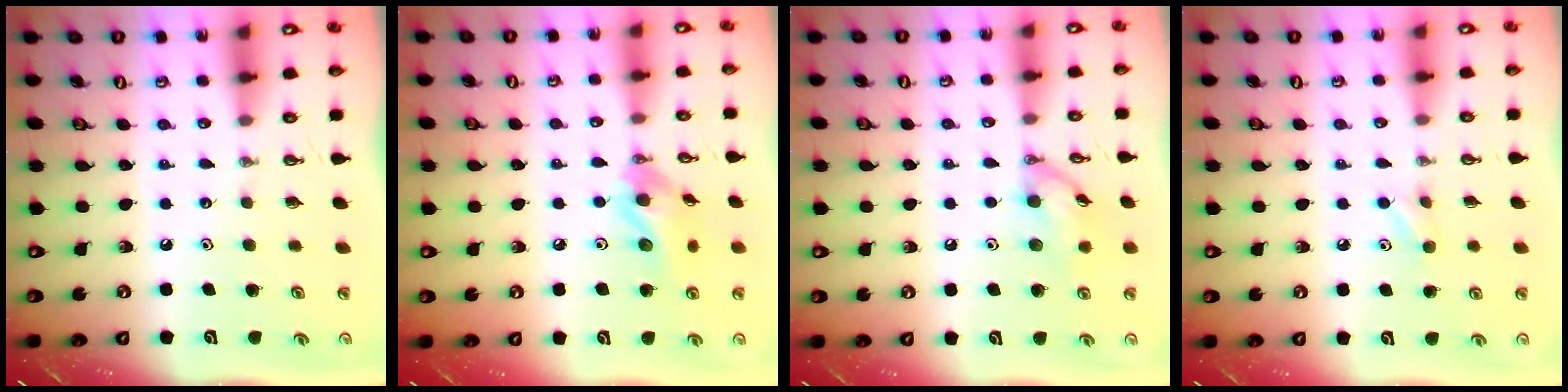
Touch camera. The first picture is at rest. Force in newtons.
{"total": 11.9, "press": 11.9, "slide": 1.4}
{"total": 10.9, "press": 10.9, "slide": 0.2}
{"total": 4.5, "press": 4.4, "slide": 0.6}